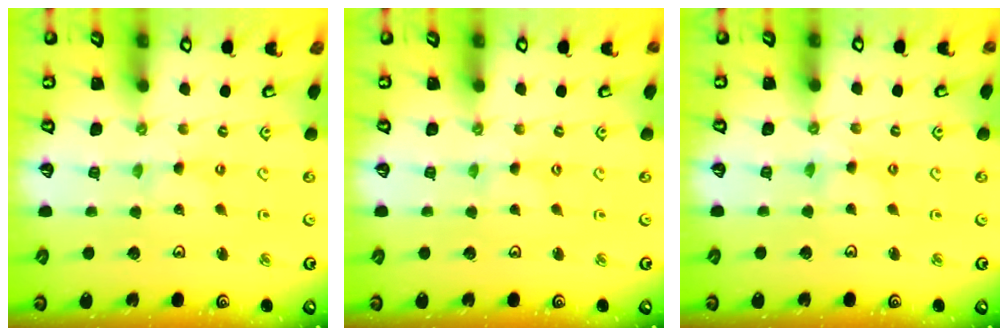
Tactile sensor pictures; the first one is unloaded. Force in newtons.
{"total": 0.0}
{"total": 2.5, "press": 2.5, "slide": 0.2}